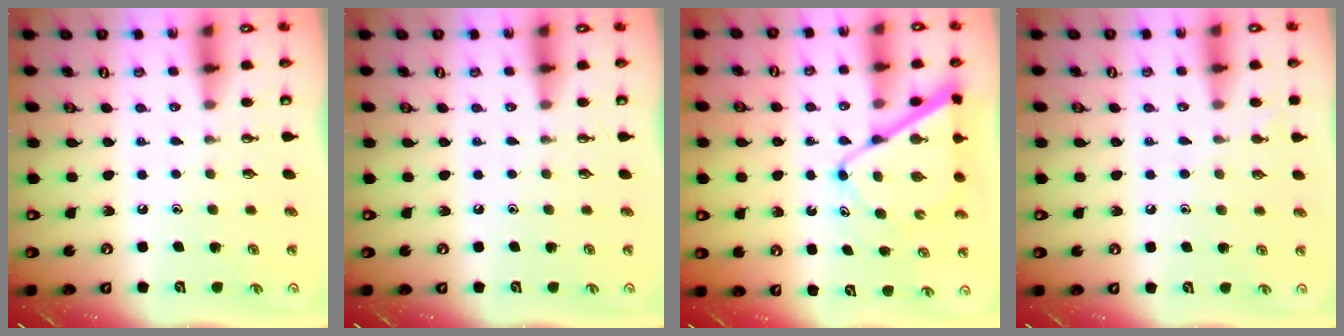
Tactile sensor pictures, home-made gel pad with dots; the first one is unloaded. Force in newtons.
{"total": 0.0}
{"total": 11.6, "press": 11.5, "slide": 1.0}
{"total": 6.1, "press": 6.1, "slide": 0.6}